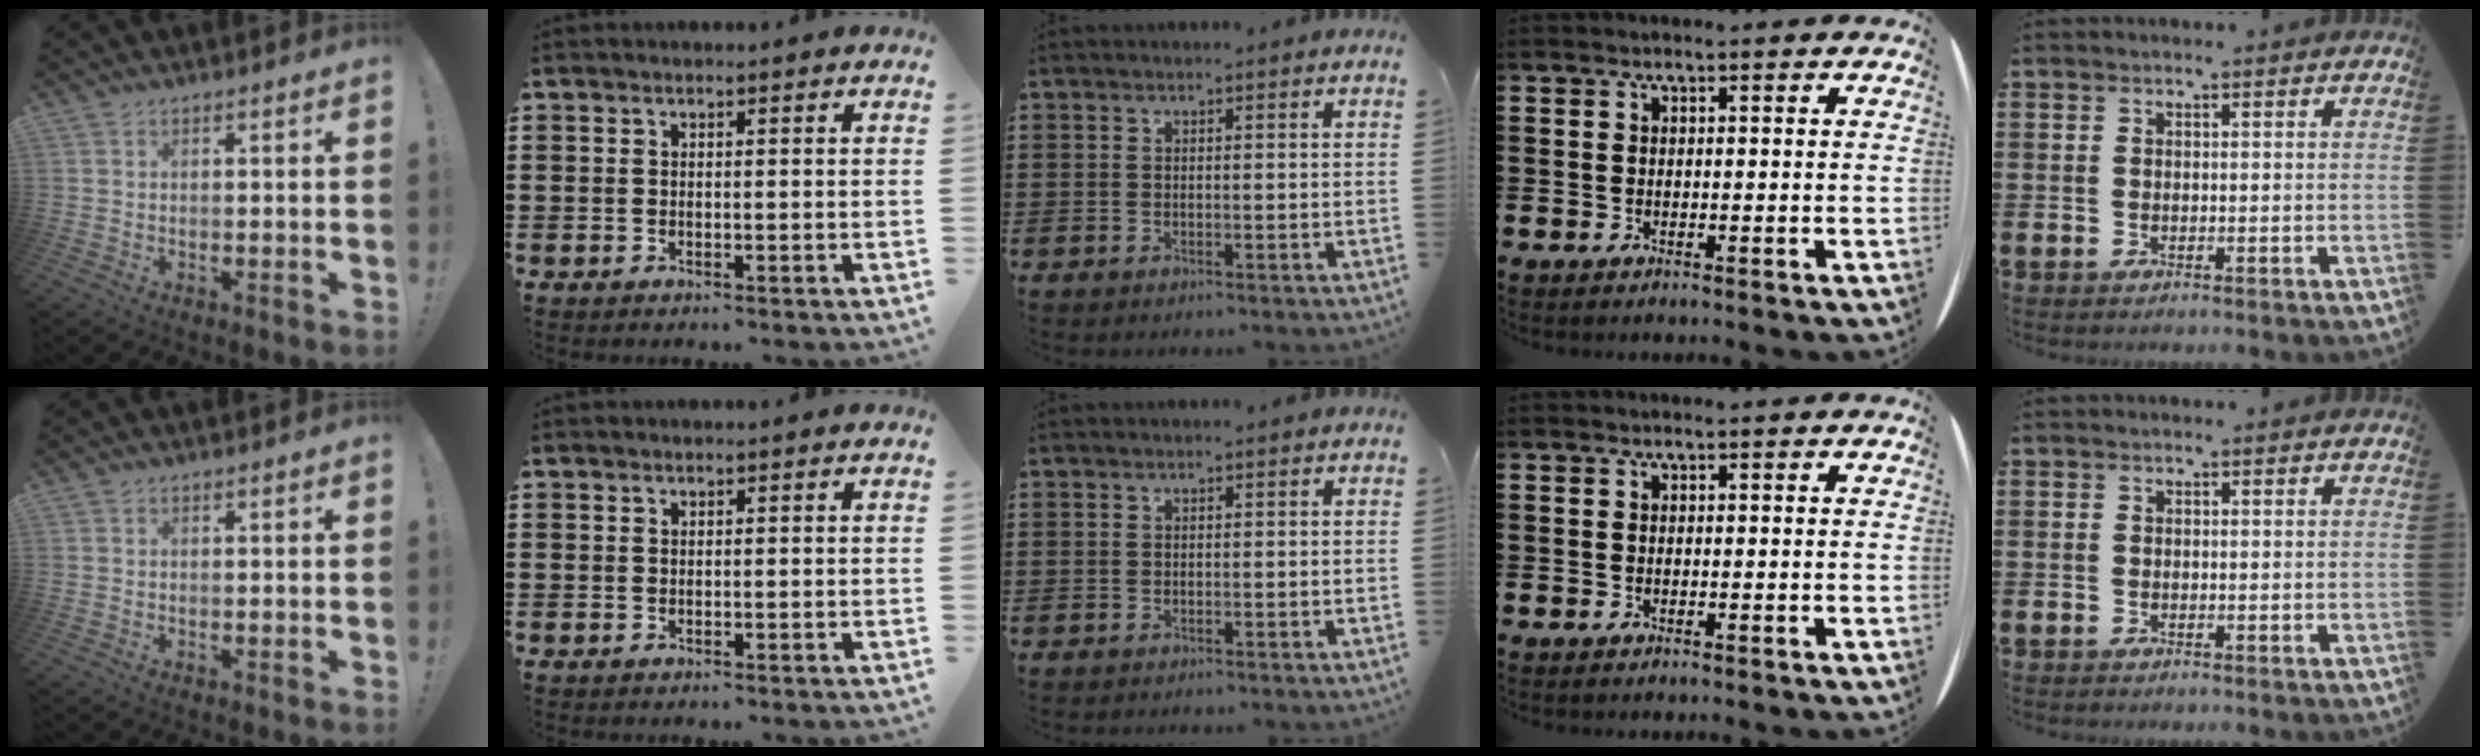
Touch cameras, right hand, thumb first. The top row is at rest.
{}